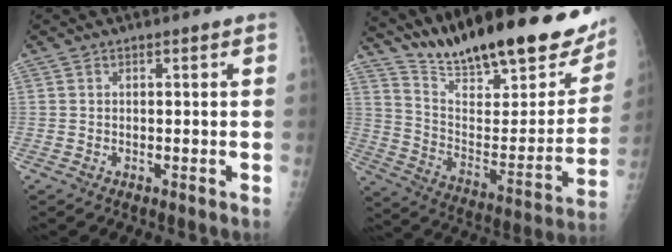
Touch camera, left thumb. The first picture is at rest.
{"total": 29.6, "force": [22.9, 8.1, 16.8], "torque": [-0.230, -0.102, 0.341]}